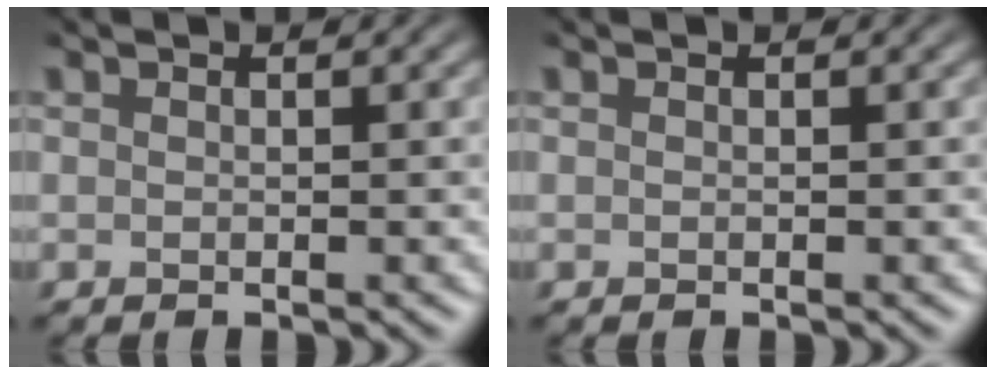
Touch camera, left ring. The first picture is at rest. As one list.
[{"total": 0.0}]